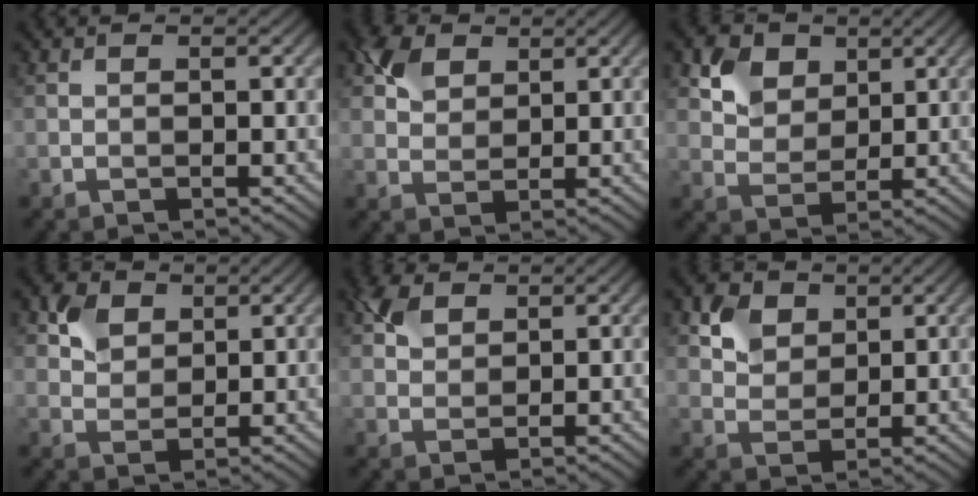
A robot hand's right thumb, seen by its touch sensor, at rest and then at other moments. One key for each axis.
{"total": 4.1, "fx": 2.3, "fy": 2.8, "fz": 1.9, "tx": -0.041, "ty": 0.004, "tz": 0.045}
{"total": 6.0, "fx": 3.2, "fy": 4.2, "fz": 2.9, "tx": -0.074, "ty": -0.009, "tz": 0.062}
{"total": 3.9, "fx": 2.0, "fy": 2.8, "fz": 1.8, "tx": -0.043, "ty": 0.003, "tz": 0.037}
{"total": 3.6, "fx": 2.2, "fy": 2.2, "fz": 1.8, "tx": -0.044, "ty": 0.005, "tz": 0.045}
{"total": 4.8, "fx": 2.5, "fy": 3.4, "fz": 2.3, "tx": -0.058, "ty": 0.000, "tz": 0.046}